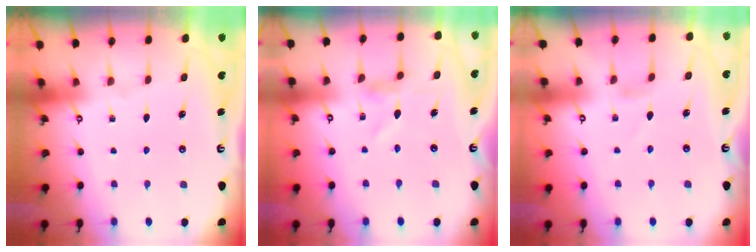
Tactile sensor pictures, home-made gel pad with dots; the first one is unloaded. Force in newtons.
{"total": 0.0}
{"total": 0.7, "press": 0.7, "slide": 0.1}